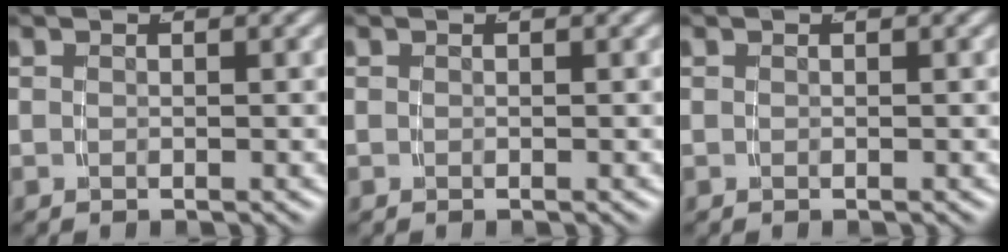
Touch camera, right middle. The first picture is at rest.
{"total": 0.0}
{"total": 0.0}